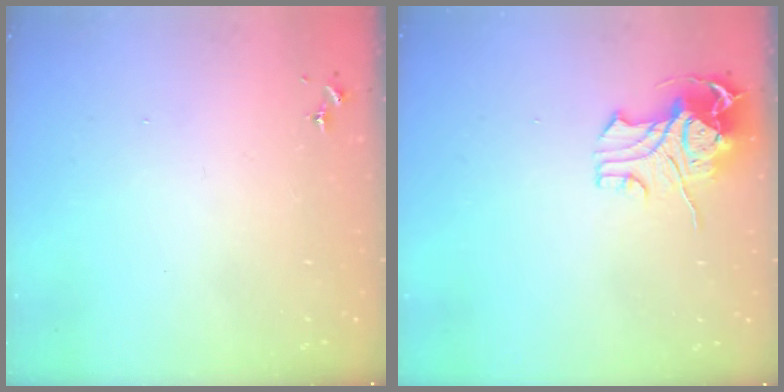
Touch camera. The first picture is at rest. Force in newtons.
{"total": 10.4, "press": 10.3, "slide": 1.3}